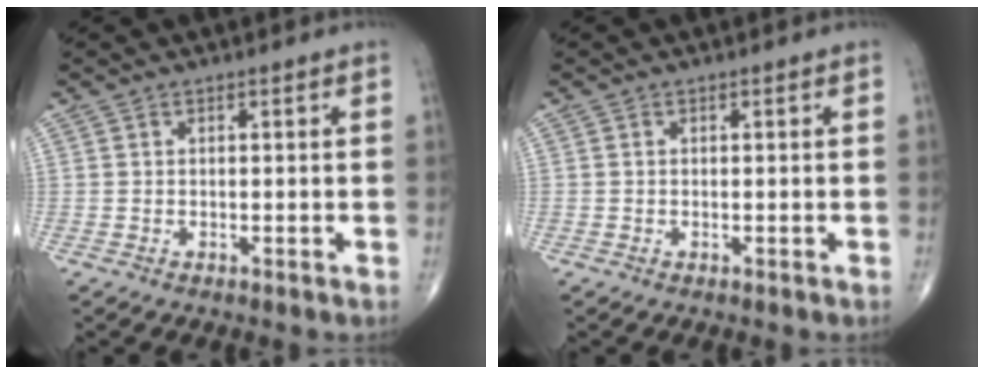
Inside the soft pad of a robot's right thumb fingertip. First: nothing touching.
{"total": 0.0}